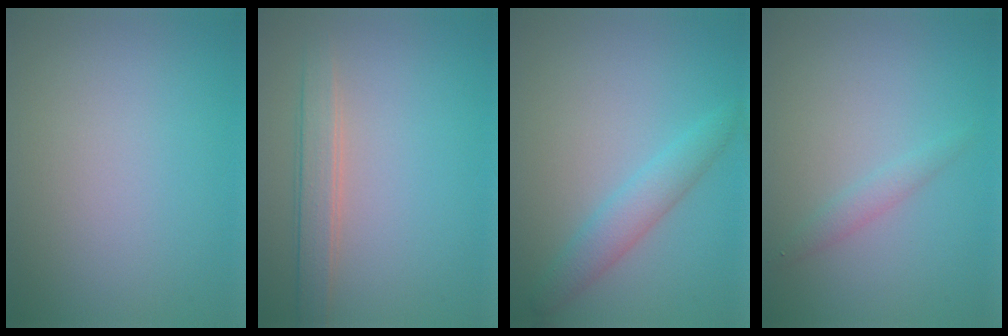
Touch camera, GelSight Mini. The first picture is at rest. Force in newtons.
{"total": 2.6, "press": 2.6, "slide": 0.2}
{"total": 2.7, "press": 2.7, "slide": 0.1}
{"total": 1.5, "press": 1.5, "slide": 0.1}